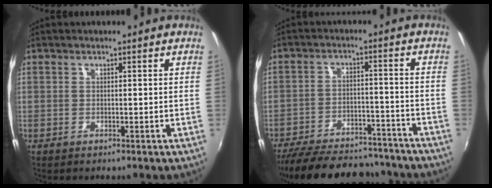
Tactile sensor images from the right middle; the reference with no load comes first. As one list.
[{"total": 24.0, "force": [-20.6, 7.5, 9.8], "torque": [-0.201, 0.001, -0.278]}]